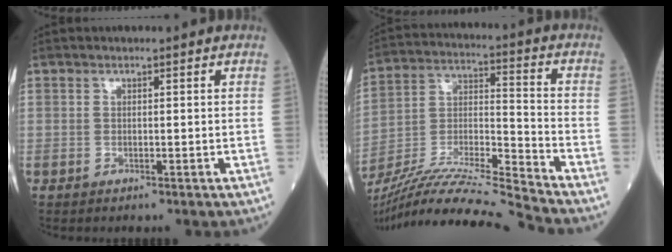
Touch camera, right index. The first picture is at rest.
{"total": 18.7, "force": [-17.5, -2.8, 6.2], "torque": [-0.113, -0.001, -0.310]}